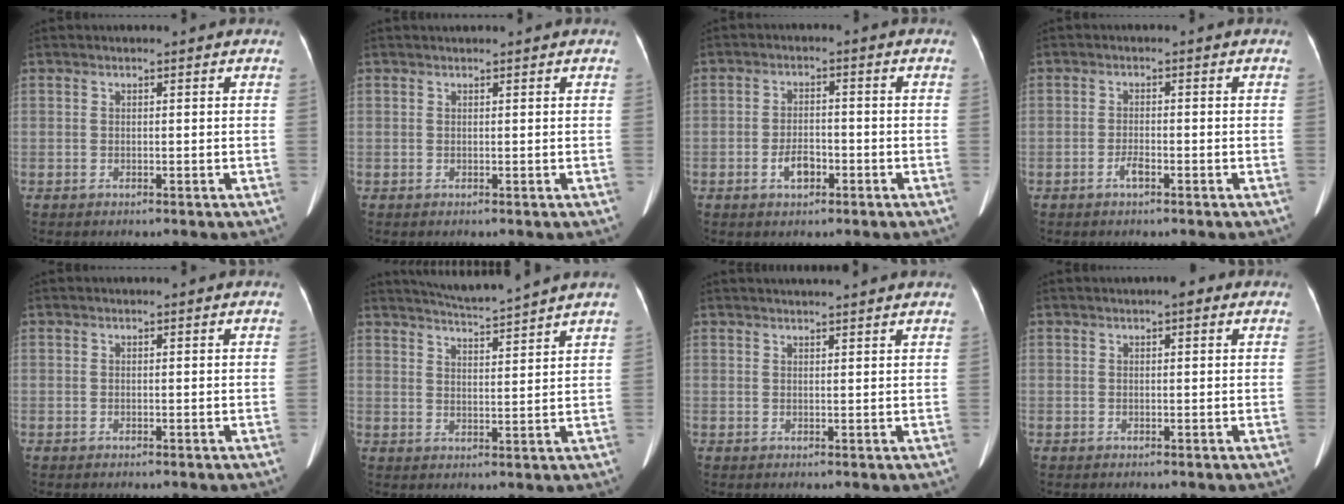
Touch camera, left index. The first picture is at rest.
{"total": 0.7, "force": [0.7, 0.0, 0.2], "torque": [-0.006, 0.013, 0.014]}
{"total": 3.6, "force": [-1.7, 1.9, 2.5], "torque": [-0.048, 0.004, -0.030]}
{"total": 1.7, "force": [-1.1, 0.4, 1.3], "torque": [-0.027, 0.000, -0.020]}
{"total": 0.0}
{"total": 7.8, "force": [7.3, -1.5, 2.3], "torque": [-0.047, 0.000, 0.116]}
{"total": 8.8, "force": [8.1, -0.5, 3.5], "torque": [-0.051, 0.028, 0.095]}
{"total": 1.7, "force": [0.9, 0.7, 1.2], "torque": [-0.013, 0.014, 0.010]}